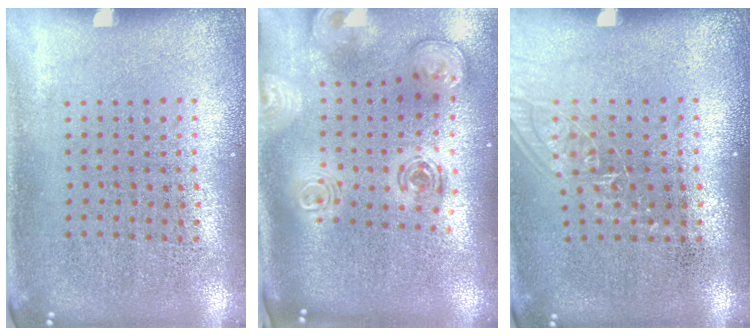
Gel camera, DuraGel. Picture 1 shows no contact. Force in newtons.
{"total": 3.1, "press": 2.1, "slide": 2.3}
{"total": 1.0, "press": 1.0, "slide": 0.3}